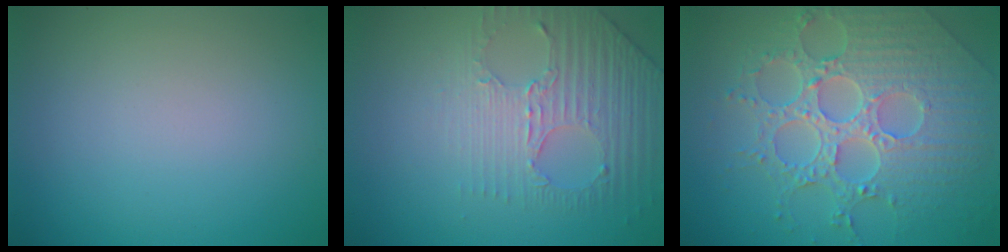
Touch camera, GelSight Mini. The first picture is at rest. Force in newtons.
{"total": 4.4, "press": 3.1, "slide": 3.1}
{"total": 8.5, "press": 6.2, "slide": 5.8}